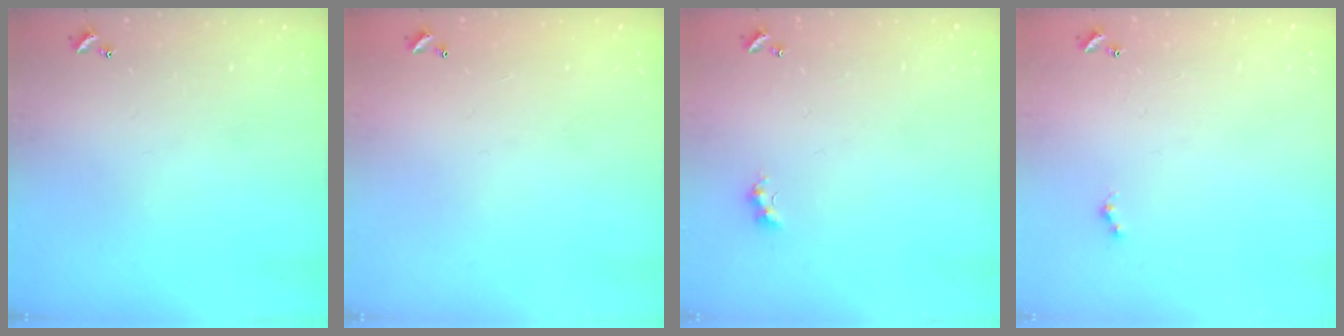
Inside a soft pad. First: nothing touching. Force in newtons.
{"total": 2.8, "press": 2.8, "slide": 0.1}
{"total": 2.7, "press": 2.6, "slide": 0.6}
{"total": 0.8, "press": 0.5, "slide": 0.5}